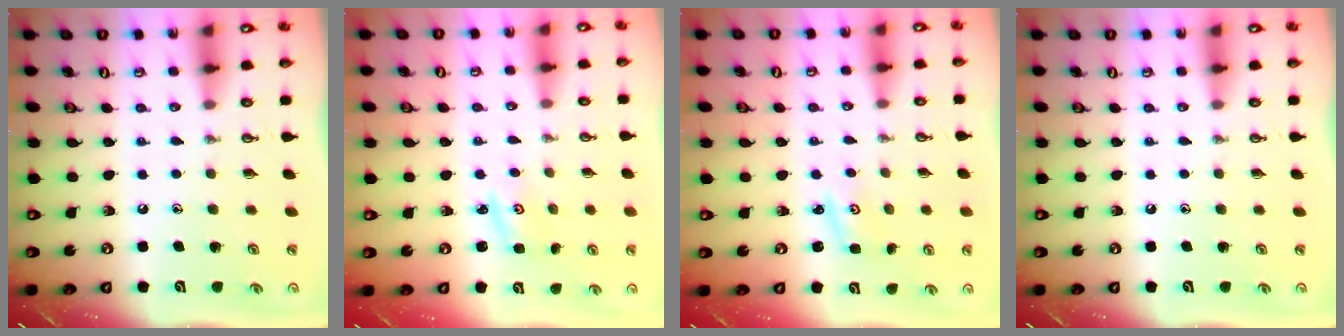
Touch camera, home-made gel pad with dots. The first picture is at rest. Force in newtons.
{"total": 1.8, "press": 1.8, "slide": 0.0}
{"total": 2.1, "press": 2.1, "slide": 0.3}
{"total": 0.0}